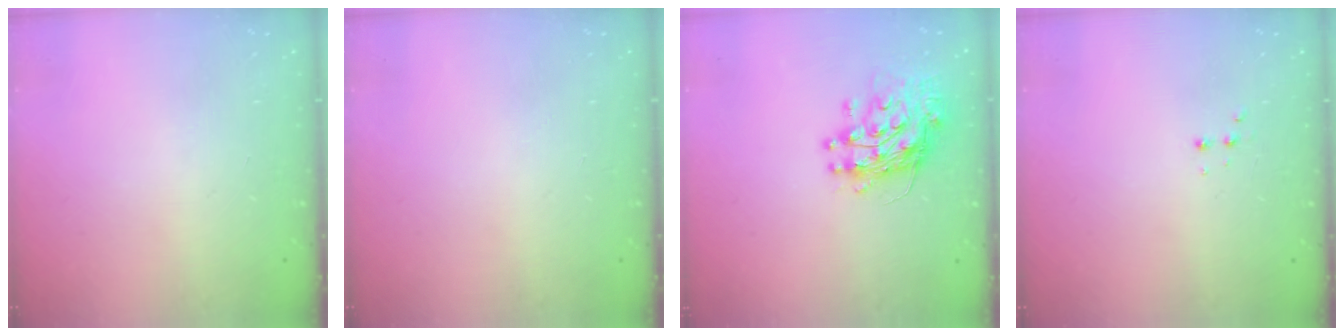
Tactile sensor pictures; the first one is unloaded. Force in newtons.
{"total": 0.0}
{"total": 11.7, "press": 11.6, "slide": 1.2}
{"total": 2.9, "press": 2.7, "slide": 1.0}